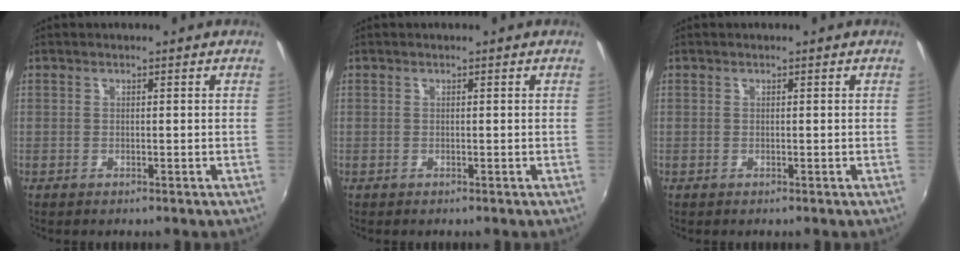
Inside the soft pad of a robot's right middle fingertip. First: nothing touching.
{"total": 0.0}
{"total": 0.0}